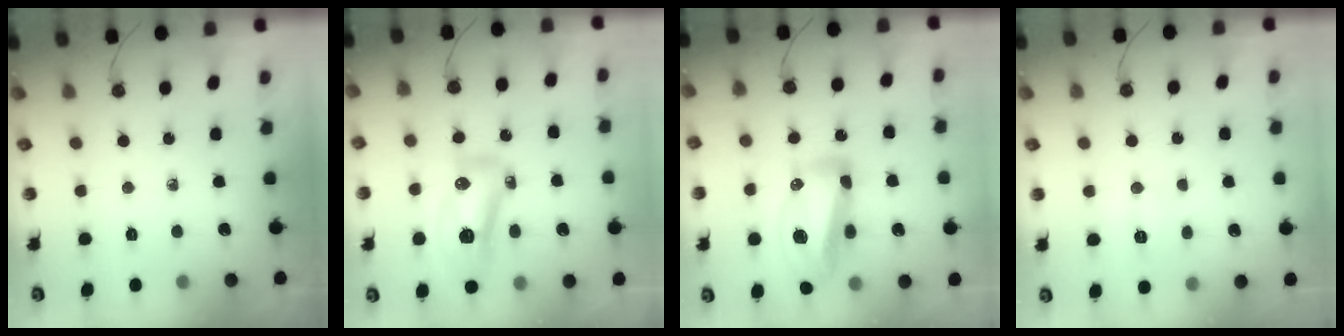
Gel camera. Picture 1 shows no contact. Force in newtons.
{"total": 13.1, "press": 13.0, "slide": 1.3}
{"total": 16.4, "press": 16.3, "slide": 1.8}
{"total": 5.8, "press": 5.7, "slide": 0.9}